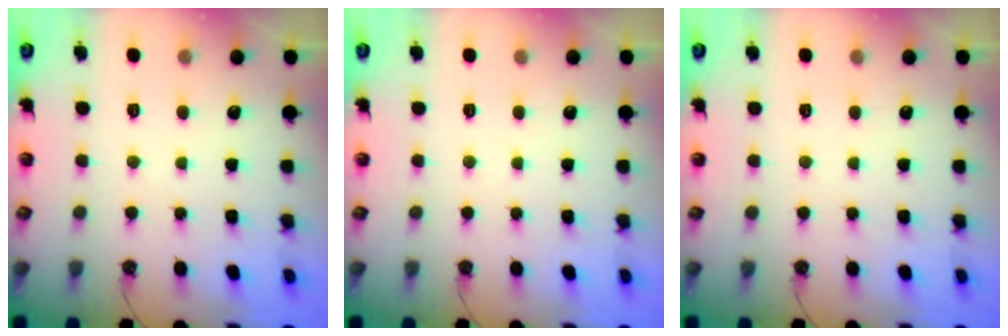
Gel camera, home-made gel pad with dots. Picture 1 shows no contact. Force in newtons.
{"total": 0.0}
{"total": 0.0}